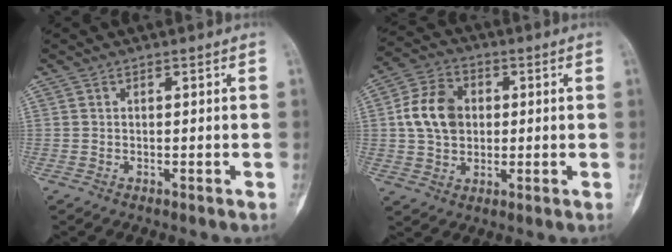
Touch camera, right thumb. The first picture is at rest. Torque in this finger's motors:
{"motor_torque": [1.58, 1.58, 0.29, -0.13, 0.12]}